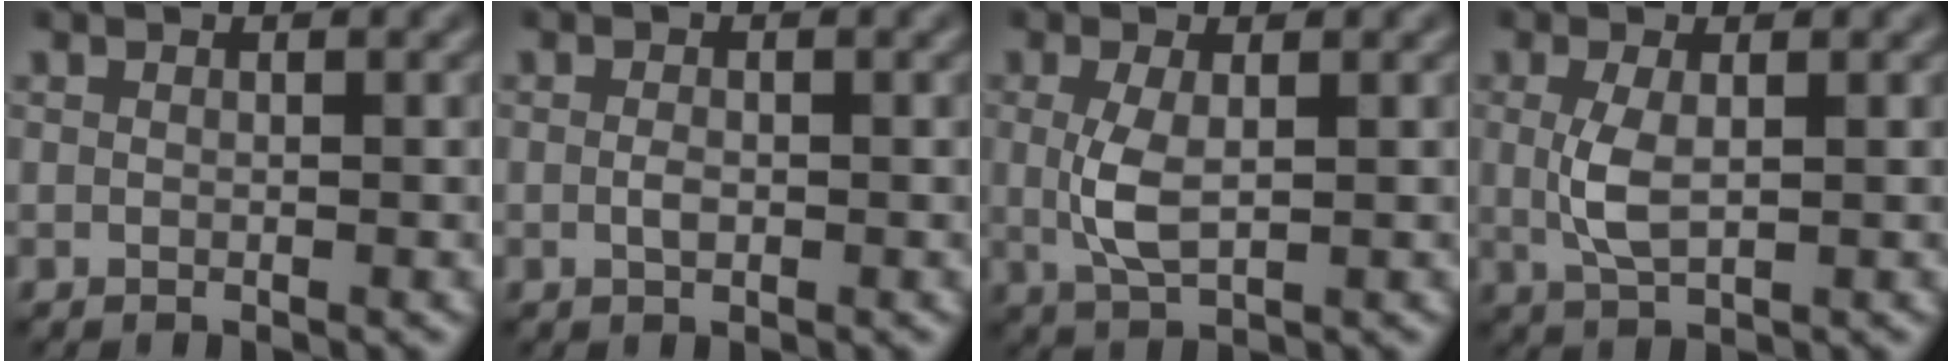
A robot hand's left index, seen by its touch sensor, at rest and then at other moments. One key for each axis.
{"total": 1.0, "fx": -0.1, "fy": 0.5, "fz": 0.8, "tx": -0.019, "ty": -0.001, "tz": -0.003}
{"total": 3.1, "fx": 0.2, "fy": 1.1, "fz": 2.9, "tx": -0.070, "ty": -0.002, "tz": 0.004}
{"total": 2.8, "fx": 0.2, "fy": 1.0, "fz": 2.6, "tx": -0.066, "ty": -0.001, "tz": 0.005}